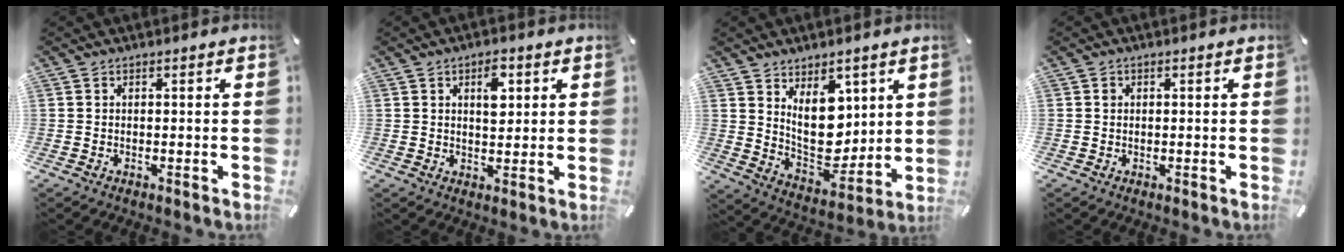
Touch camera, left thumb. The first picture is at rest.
{"total": 5.7, "force": [1.9, 3.3, 4.2], "torque": [-0.050, -0.008, 0.024]}
{"total": 12.2, "force": [5.4, 8.4, 6.9], "torque": [-0.113, -0.045, 0.103]}
{"total": 0.6, "force": [0.1, 0.6, 0.2], "torque": [-0.003, 0.004, 0.000]}